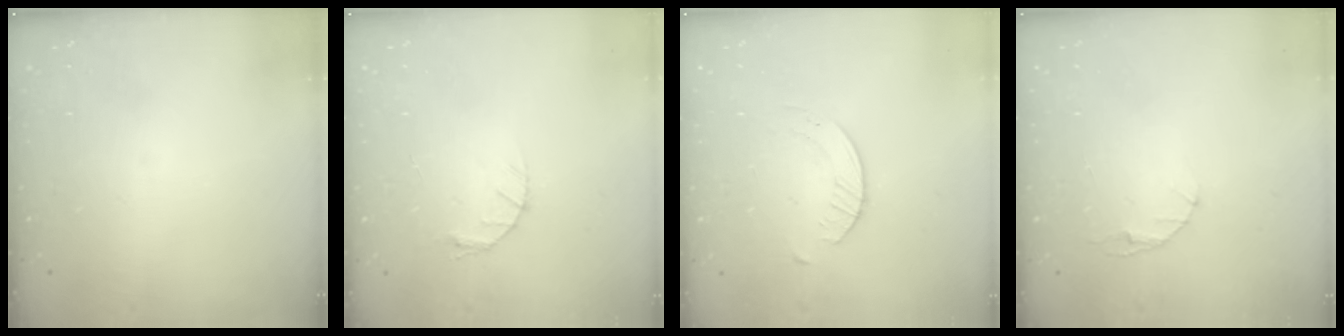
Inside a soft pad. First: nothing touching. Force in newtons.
{"total": 3.7, "press": 3.7, "slide": 0.5}
{"total": 2.1, "press": 2.0, "slide": 0.3}
{"total": 2.9, "press": 2.9, "slide": 0.4}